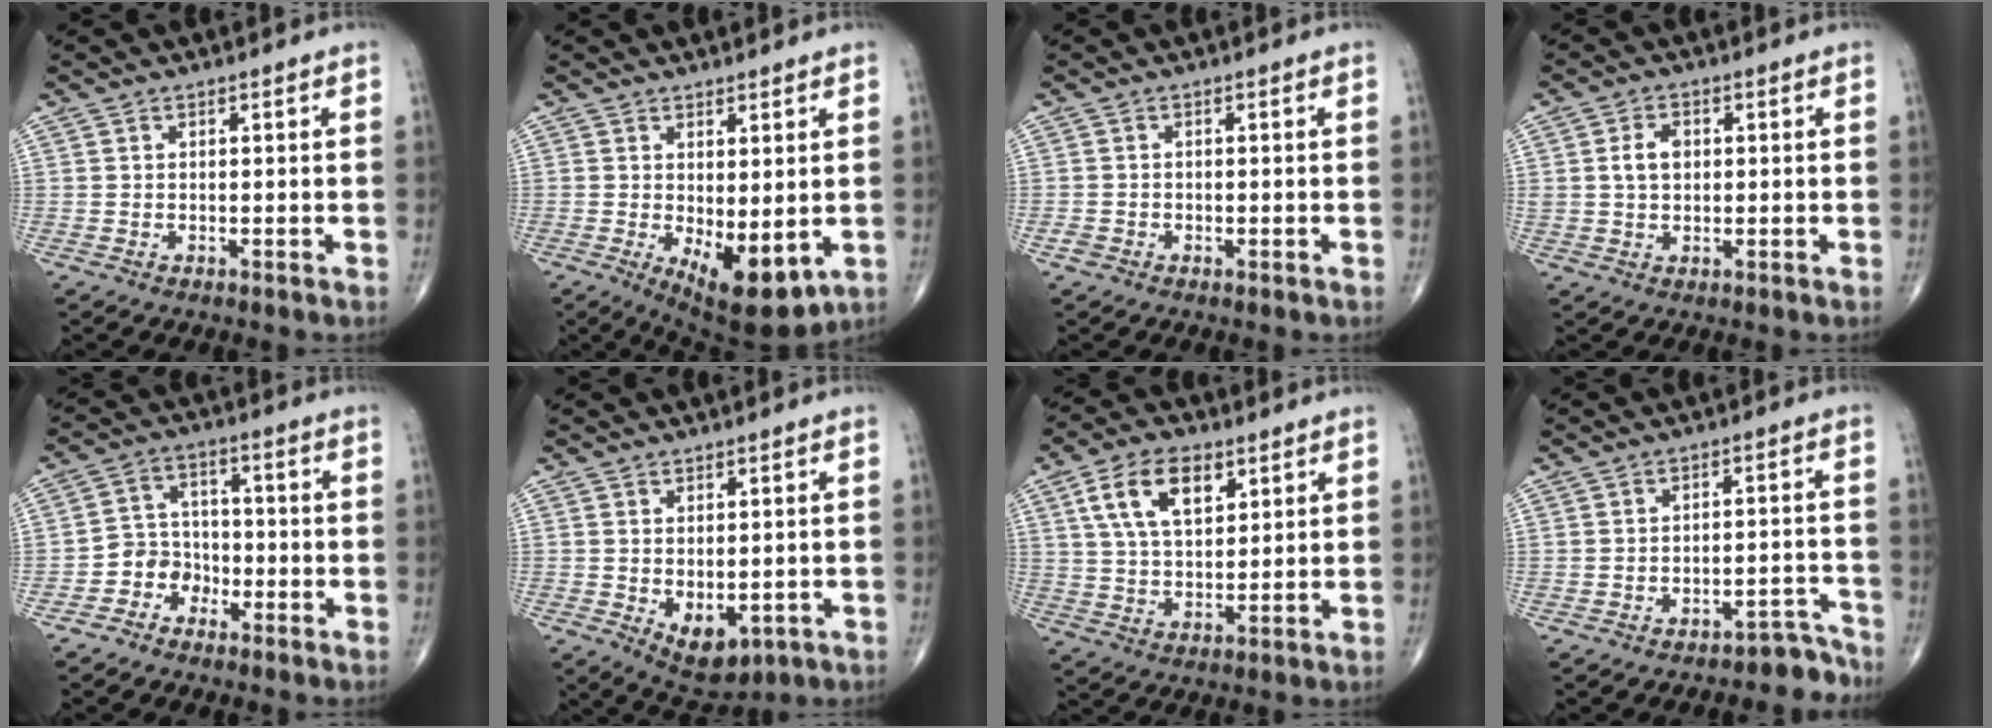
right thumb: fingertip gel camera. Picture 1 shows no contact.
{"total": 10.3, "force": [-1.8, 4.4, 9.2], "torque": [-0.125, -0.021, -0.008]}
{"total": 1.3, "force": [-0.6, 1.0, 0.5], "torque": [-0.011, 0.004, -0.012]}
{"total": 4.5, "force": [0.8, 3.2, 3.0], "torque": [-0.049, 0.002, 0.013]}
{"total": 5.9, "force": [-3.0, 4.9, 1.5], "torque": [0.009, 0.032, -0.064]}
{"total": 7.3, "force": [-1.6, 4.3, 5.7], "torque": [-0.070, -0.005, -0.004]}
{"total": 11.5, "force": [5.0, 6.3, 8.2], "torque": [-0.136, -0.012, 0.094]}
{"total": 5.6, "force": [-5.2, 2.2, -0.1], "torque": [0.031, 0.083, -0.068]}